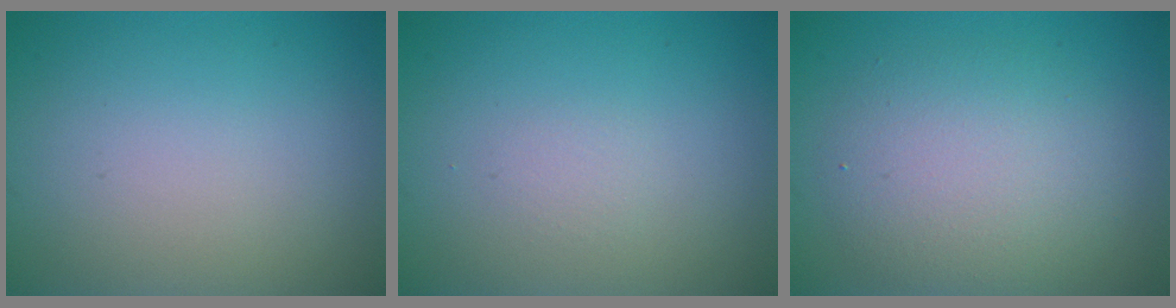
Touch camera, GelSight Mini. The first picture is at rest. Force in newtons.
{"total": 0.0}
{"total": 4.9, "press": 4.9, "slide": 0.4}